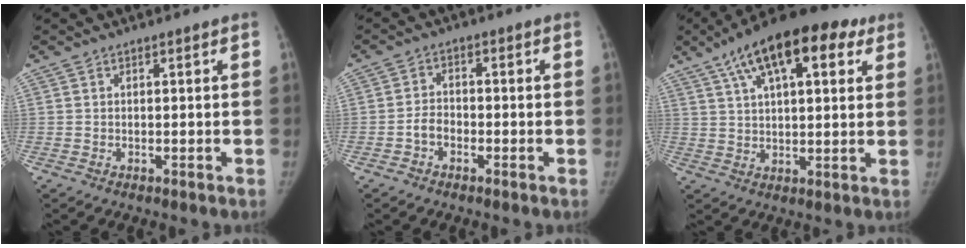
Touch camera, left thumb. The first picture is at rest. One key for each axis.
{"total": 3.2, "fx": -1.6, "fy": 2.3, "fz": 1.5, "tx": -0.016, "ty": 0.016, "tz": -0.033}
{"total": 18.1, "fx": 9.1, "fy": 7.6, "fz": 13.7, "tx": -0.197, "ty": 0.004, "tz": 0.144}